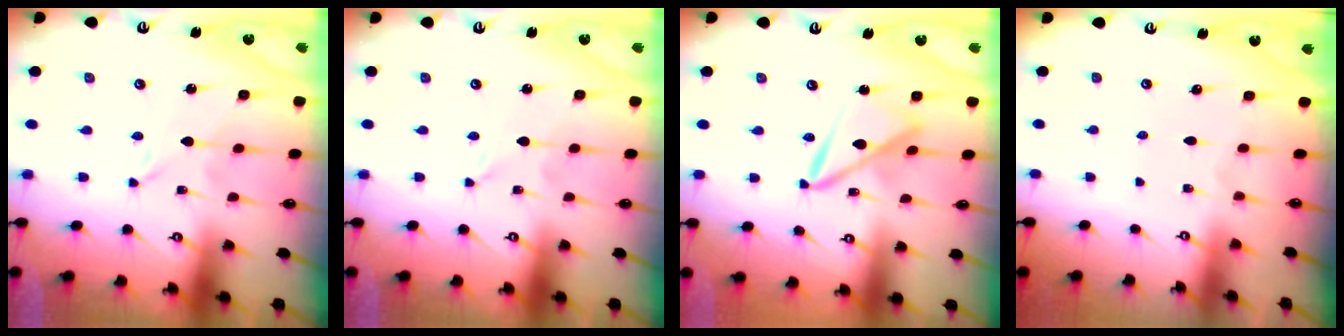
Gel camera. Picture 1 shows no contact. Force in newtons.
{"total": 0.0}
{"total": 10.8, "press": 10.7, "slide": 1.0}
{"total": 0.0}